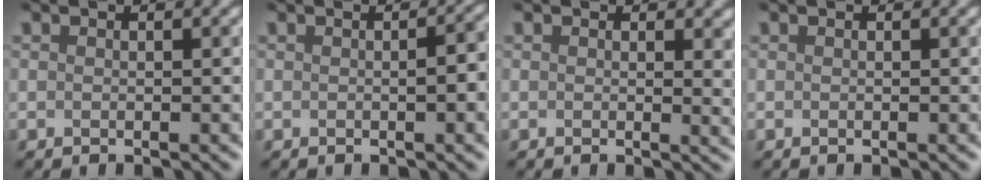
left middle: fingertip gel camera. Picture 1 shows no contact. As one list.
[{"total": 1.9, "force": [-0.1, 0.5, 1.9], "torque": [-0.022, 0.005, -0.004]}, {"total": 2.7, "force": [0.5, 1.2, 2.3], "torque": [-0.025, -0.001, 0.004]}, {"total": 0.0}]